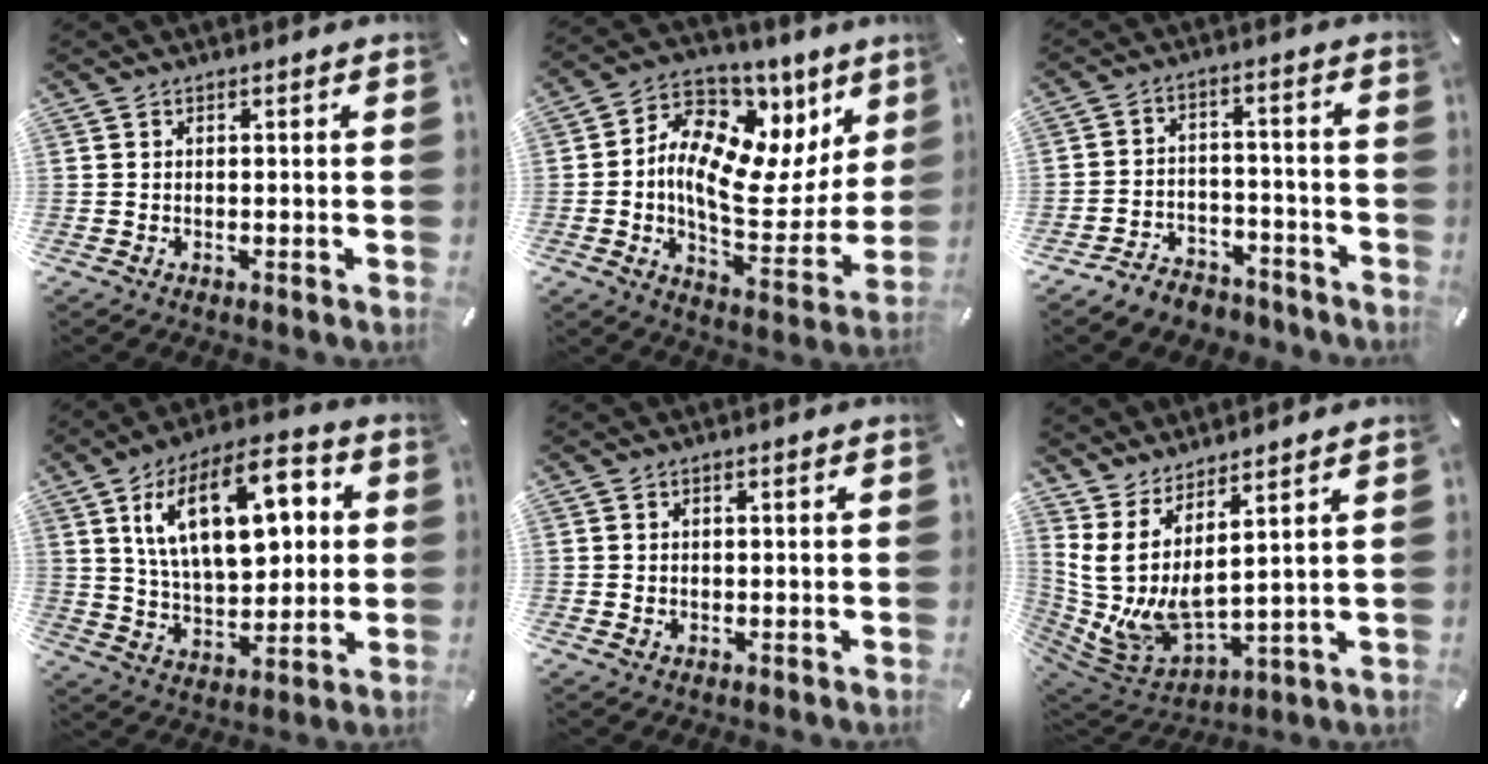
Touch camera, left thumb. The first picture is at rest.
{"total": 14.6, "force": [3.5, 9.4, 10.6], "torque": [-0.172, -0.040, 0.057]}
{"total": 6.6, "force": [-5.2, 3.7, 1.3], "torque": [-0.014, 0.034, -0.098]}
{"total": 20.2, "force": [7.3, 10.7, 15.6], "torque": [-0.269, -0.004, 0.119]}
{"total": 1.0, "force": [0.0, 1.0, 0.3], "torque": [-0.006, 0.006, -0.002]}
{"total": 7.8, "force": [2.4, 3.7, 6.4], "torque": [-0.157, -0.063, 0.049]}